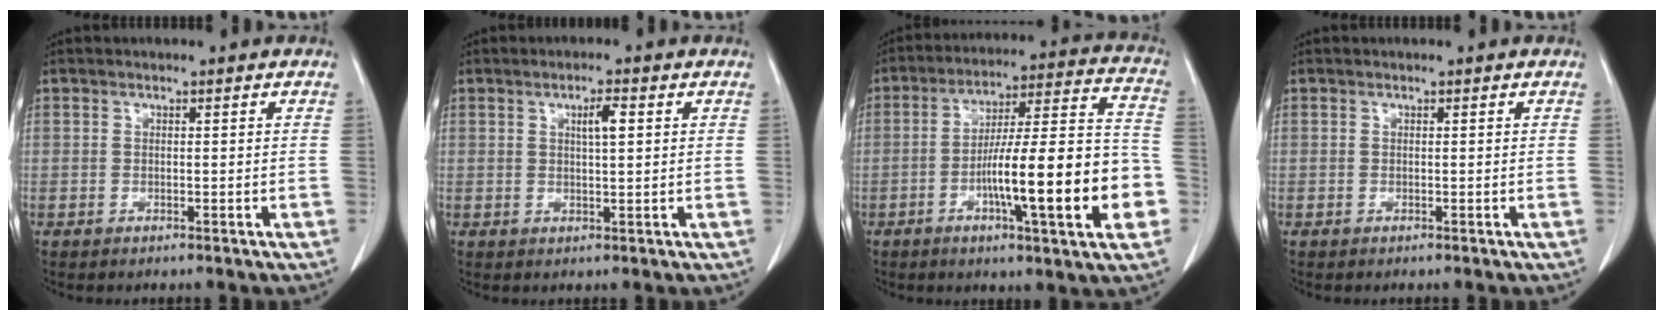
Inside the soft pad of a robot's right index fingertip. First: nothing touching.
{"total": 2.9, "force": [0.9, 0.4, 2.8], "torque": [-0.047, 0.001, 0.015]}
{"total": 19.7, "force": [-5.7, 1.9, 18.8], "torque": [-0.260, 0.015, -0.083]}
{"total": 0.0}